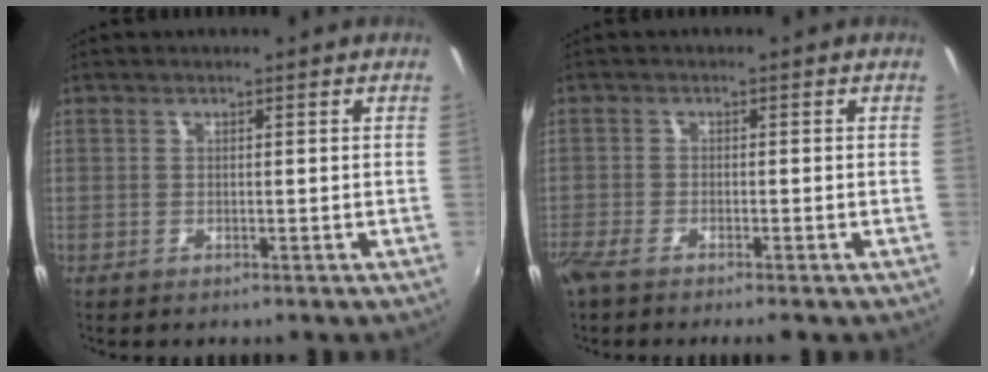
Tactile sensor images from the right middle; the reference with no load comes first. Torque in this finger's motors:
{"motor_torque": [0.07, -0.13, 0.36, 0.07]}